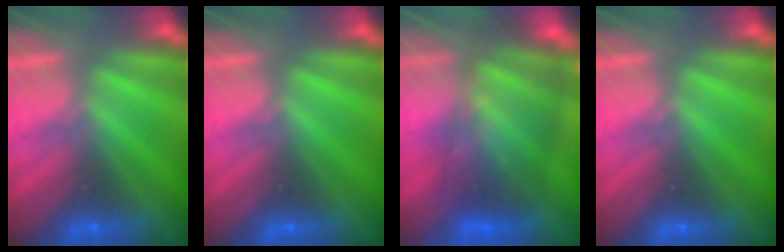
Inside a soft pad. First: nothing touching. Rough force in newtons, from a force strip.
{"total": 0.0}
{"total": 7.1}
{"total": 0.0}